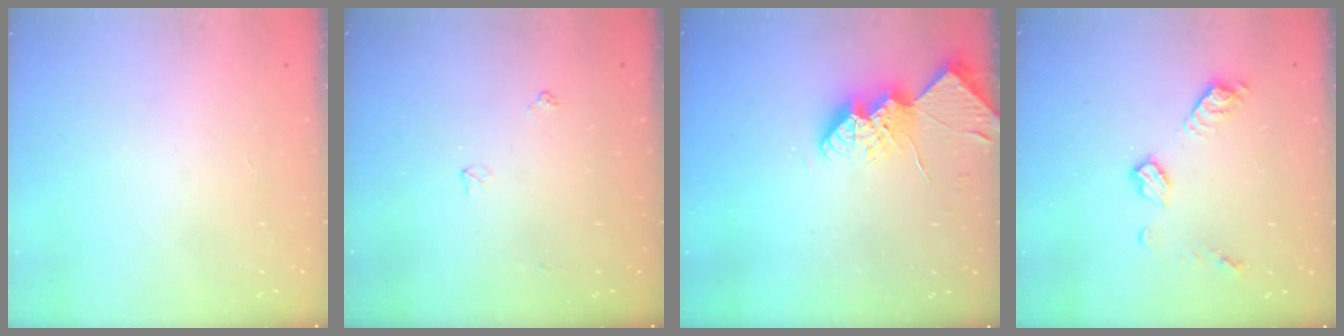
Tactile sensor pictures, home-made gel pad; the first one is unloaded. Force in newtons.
{"total": 3.5, "press": 3.4, "slide": 0.6}
{"total": 11.7, "press": 11.7, "slide": 0.9}
{"total": 9.8, "press": 9.8, "slide": 0.4}